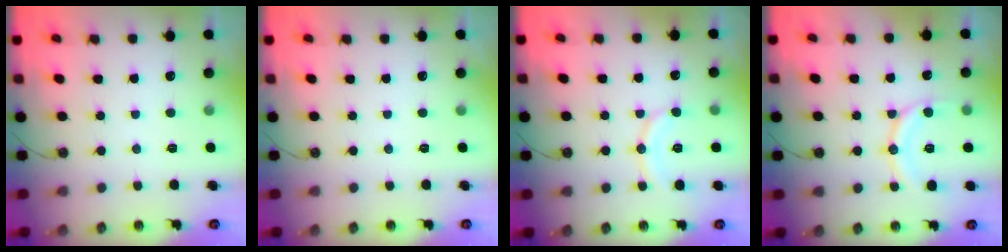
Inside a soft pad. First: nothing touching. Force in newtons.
{"total": 0.0}
{"total": 9.7, "press": 9.7, "slide": 1.1}
{"total": 12.2, "press": 12.2, "slide": 1.2}